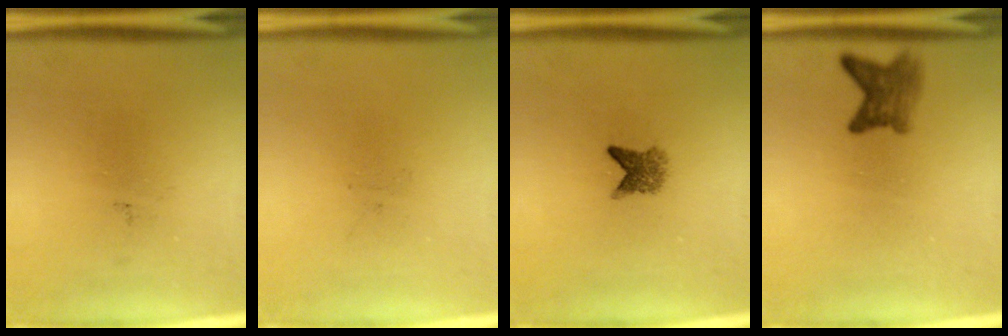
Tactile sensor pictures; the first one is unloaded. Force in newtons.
{"total": 0.0}
{"total": 2.7}
{"total": 3.5}